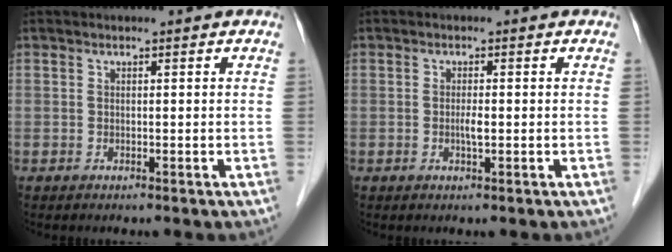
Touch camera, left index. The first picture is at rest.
{"total": 1.5, "force": [-0.5, 0.2, 1.5], "torque": [-0.029, -0.004, -0.009]}